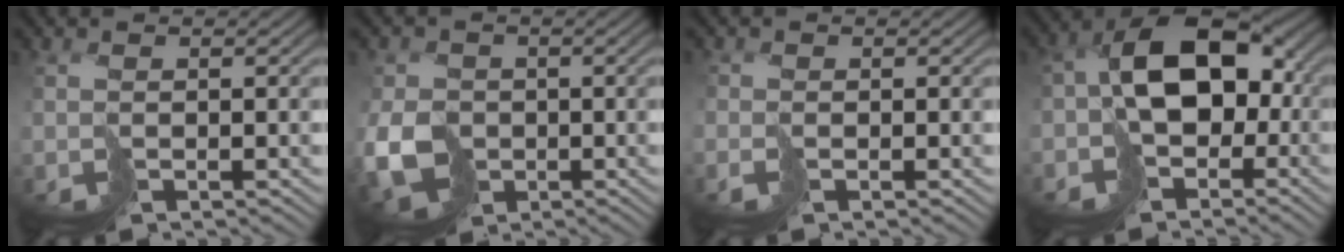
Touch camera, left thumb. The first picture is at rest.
{"total": 7.0, "force": [-2.0, 5.8, 3.4], "torque": [-0.092, -0.020, -0.047]}
{"total": 0.9, "force": [-0.6, 0.5, 0.3], "torque": [-0.010, -0.003, -0.015]}
{"total": 11.6, "force": [-2.1, 7.7, 8.4], "torque": [-0.148, -0.001, -0.044]}